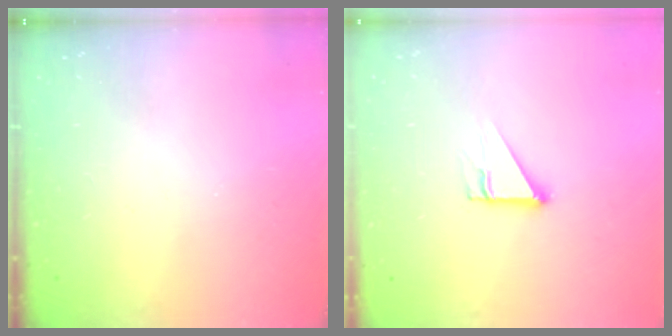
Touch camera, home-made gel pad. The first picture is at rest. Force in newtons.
{"total": 3.7, "press": 3.7, "slide": 0.2}